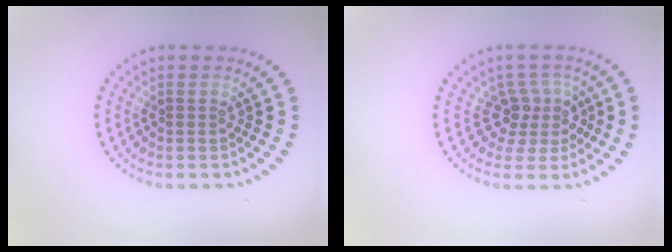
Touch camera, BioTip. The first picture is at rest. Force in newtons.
{"total": 3.0, "press": 2.3, "slide": 1.9}